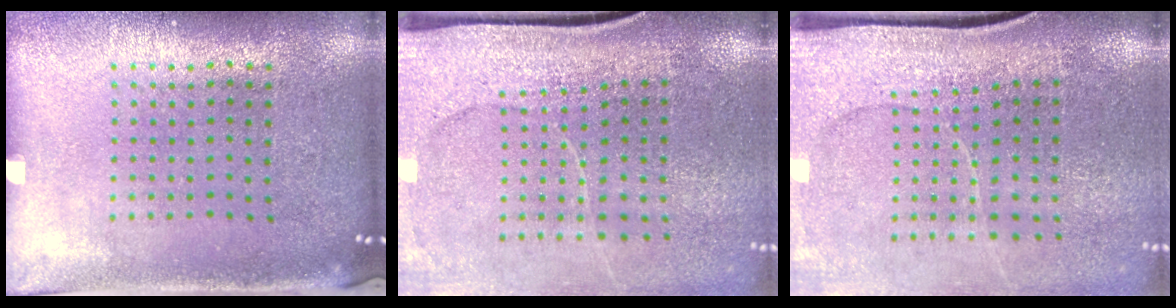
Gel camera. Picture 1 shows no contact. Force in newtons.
{"total": 3.8, "press": 3.1, "slide": 2.1}
{"total": 4.1, "press": 3.3, "slide": 2.4}